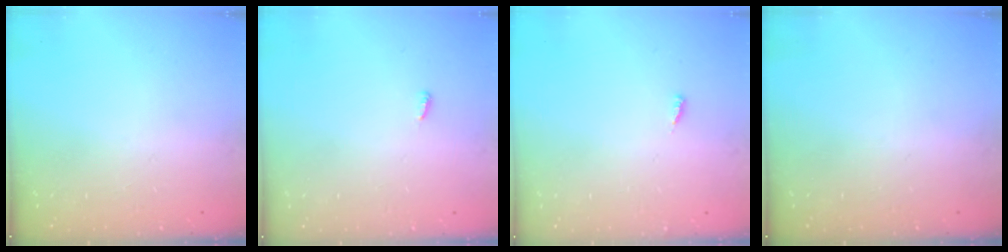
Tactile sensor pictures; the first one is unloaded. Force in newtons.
{"total": 2.9, "press": 2.9, "slide": 0.2}
{"total": 2.6, "press": 2.6, "slide": 0.3}
{"total": 0.0}